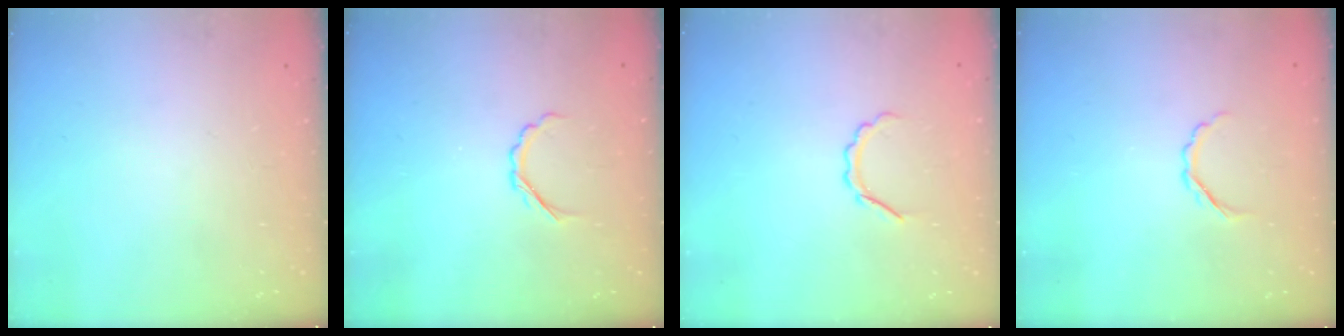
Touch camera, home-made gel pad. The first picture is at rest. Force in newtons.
{"total": 3.1, "press": 3.0, "slide": 0.8}
{"total": 3.7, "press": 3.7, "slide": 0.5}
{"total": 2.9, "press": 2.8, "slide": 0.8}